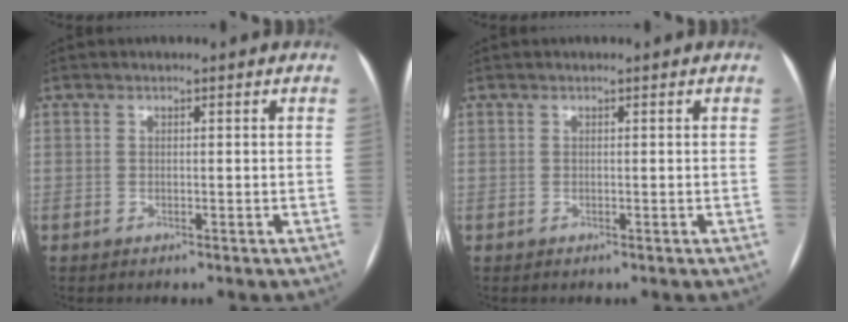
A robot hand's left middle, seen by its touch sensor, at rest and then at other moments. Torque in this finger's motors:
{"motor_torque": [-0.03, -0.05, 0.01, -0.01]}